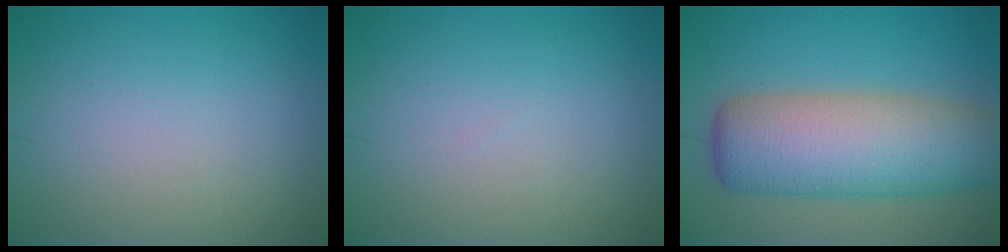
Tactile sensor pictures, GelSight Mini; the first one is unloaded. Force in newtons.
{"total": 0.0}
{"total": 10.0, "press": 10.0, "slide": 0.2}